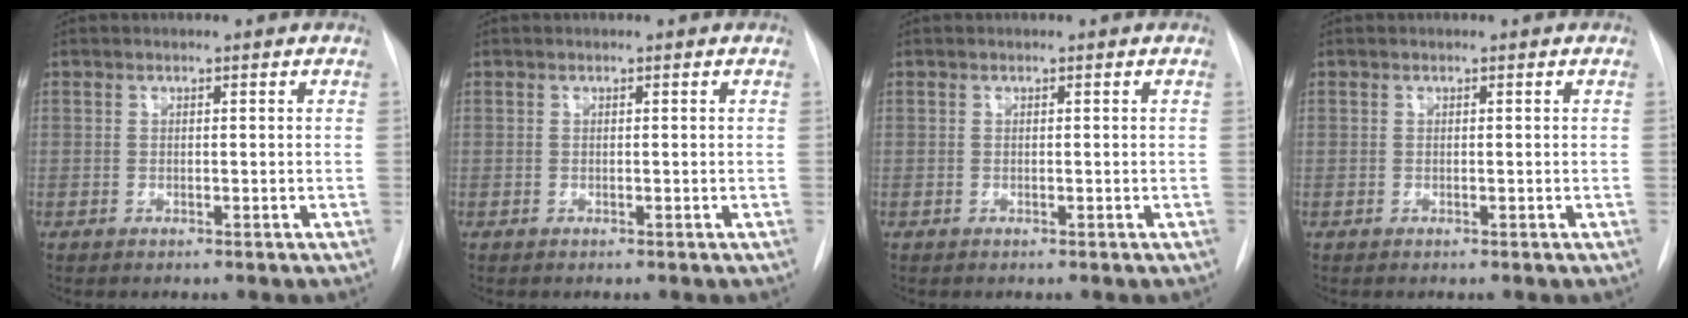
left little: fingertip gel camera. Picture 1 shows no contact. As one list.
[{"total": 0.0}, {"total": 0.0}, {"total": 0.0}]